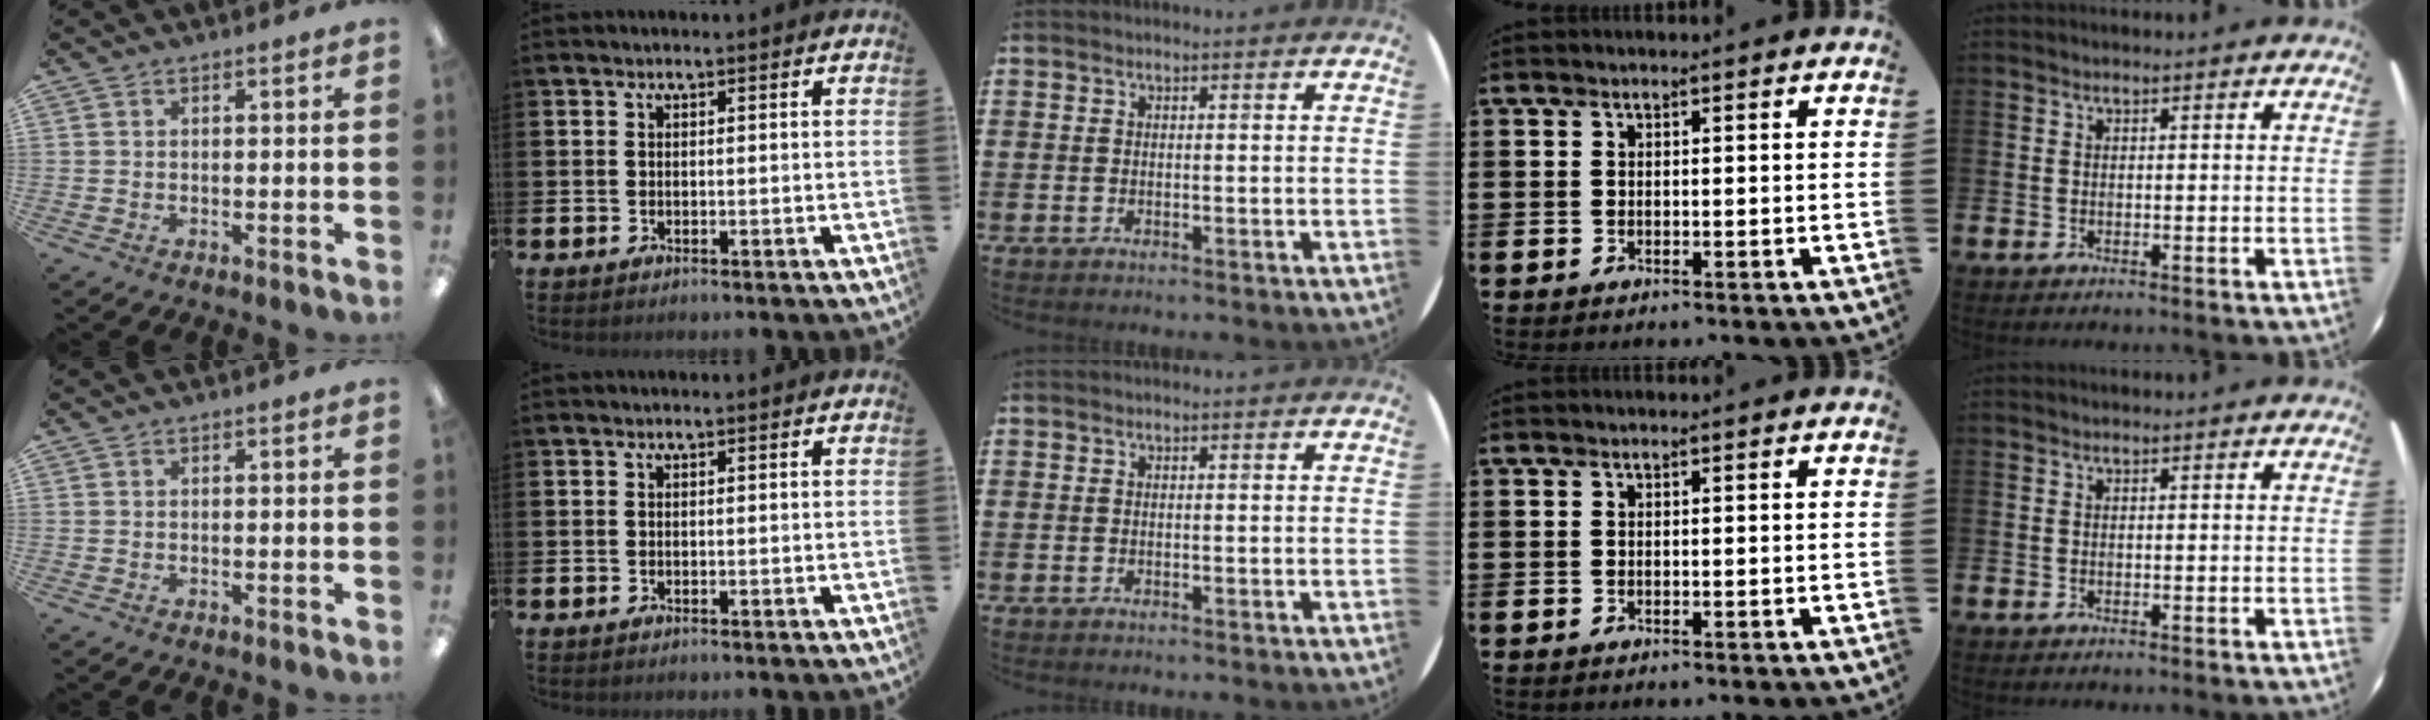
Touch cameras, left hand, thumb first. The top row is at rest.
{}